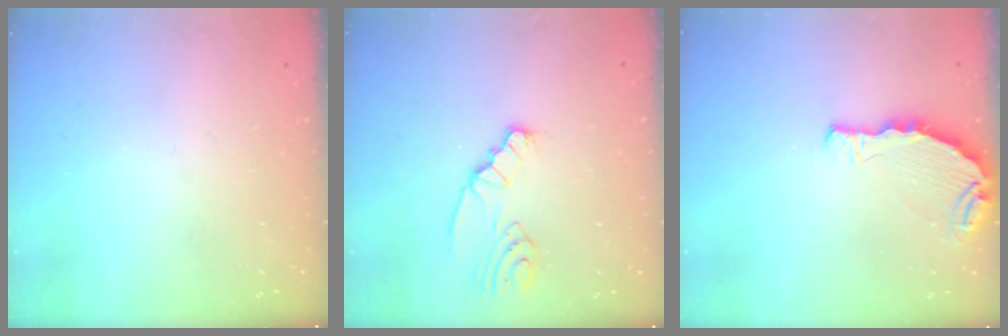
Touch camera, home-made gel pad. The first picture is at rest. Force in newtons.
{"total": 2.3, "press": 2.2, "slide": 0.3}
{"total": 6.9, "press": 5.9, "slide": 3.6}